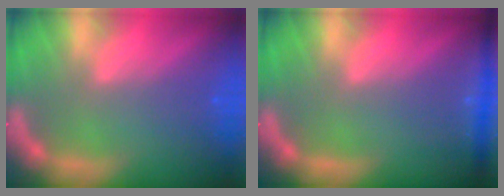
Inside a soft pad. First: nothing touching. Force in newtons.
{"total": 3.0}